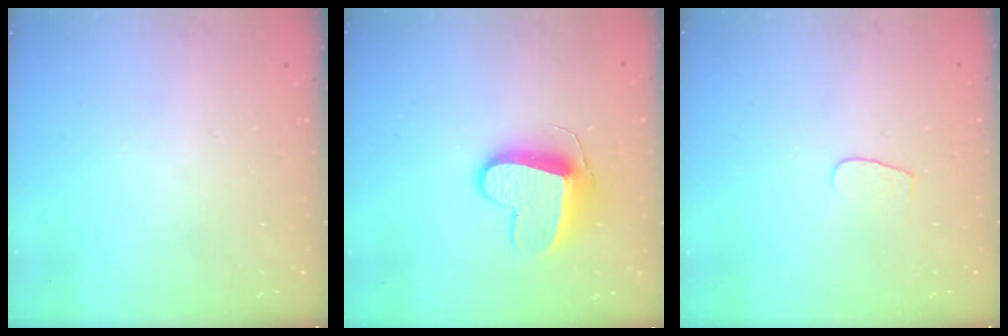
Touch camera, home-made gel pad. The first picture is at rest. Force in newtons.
{"total": 10.6, "press": 10.6, "slide": 0.4}
{"total": 4.2, "press": 4.2, "slide": 0.4}